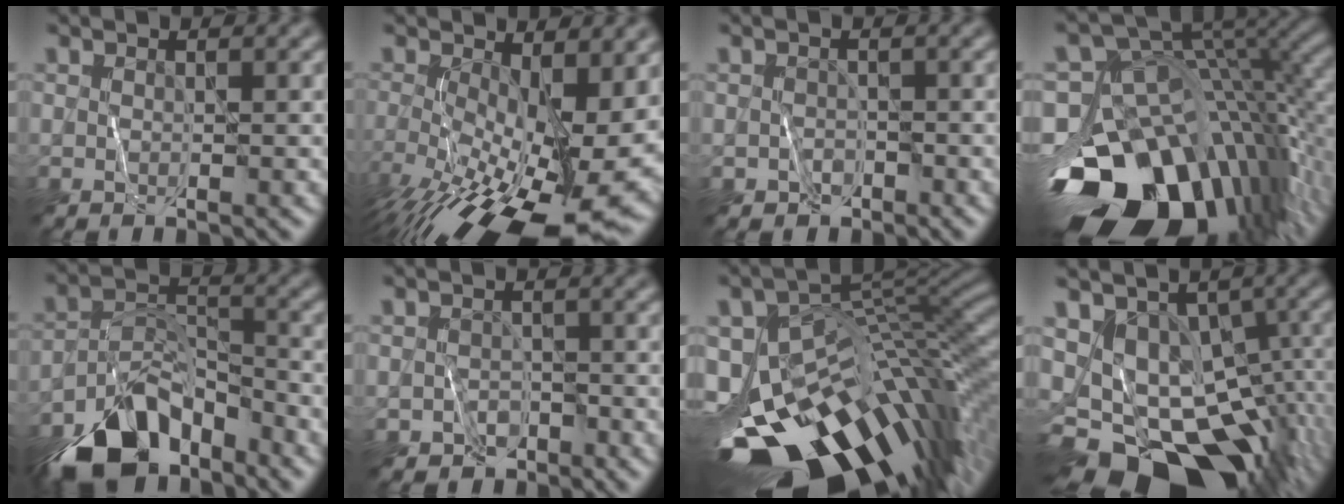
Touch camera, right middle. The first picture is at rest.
{"total": 16.8, "force": [-5.6, 6.3, 14.5], "torque": [-0.245, -0.028, -0.078]}
{"total": 1.6, "force": [-1.1, 1.1, 0.4], "torque": [-0.003, -0.005, -0.021]}
{"total": 17.2, "force": [-7.2, 10.1, 11.9], "torque": [-0.201, 0.012, -0.120]}
{"total": 10.1, "force": [-7.4, 4.6, 5.2], "torque": [-0.091, -0.004, -0.135]}
{"total": 2.6, "force": [-1.7, 1.8, 0.7], "torque": [-0.008, -0.001, -0.032]}
{"total": 17.1, "force": [-7.4, 8.2, 13.0], "torque": [-0.229, -0.010, -0.118]}
{"total": 15.7, "force": [-6.0, 10.4, 10.0], "torque": [-0.132, -0.003, -0.058]}